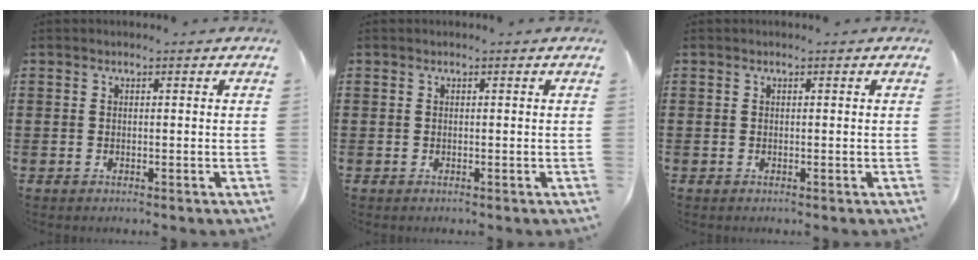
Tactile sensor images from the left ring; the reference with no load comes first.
{"total": 0.0}
{"total": 0.0}